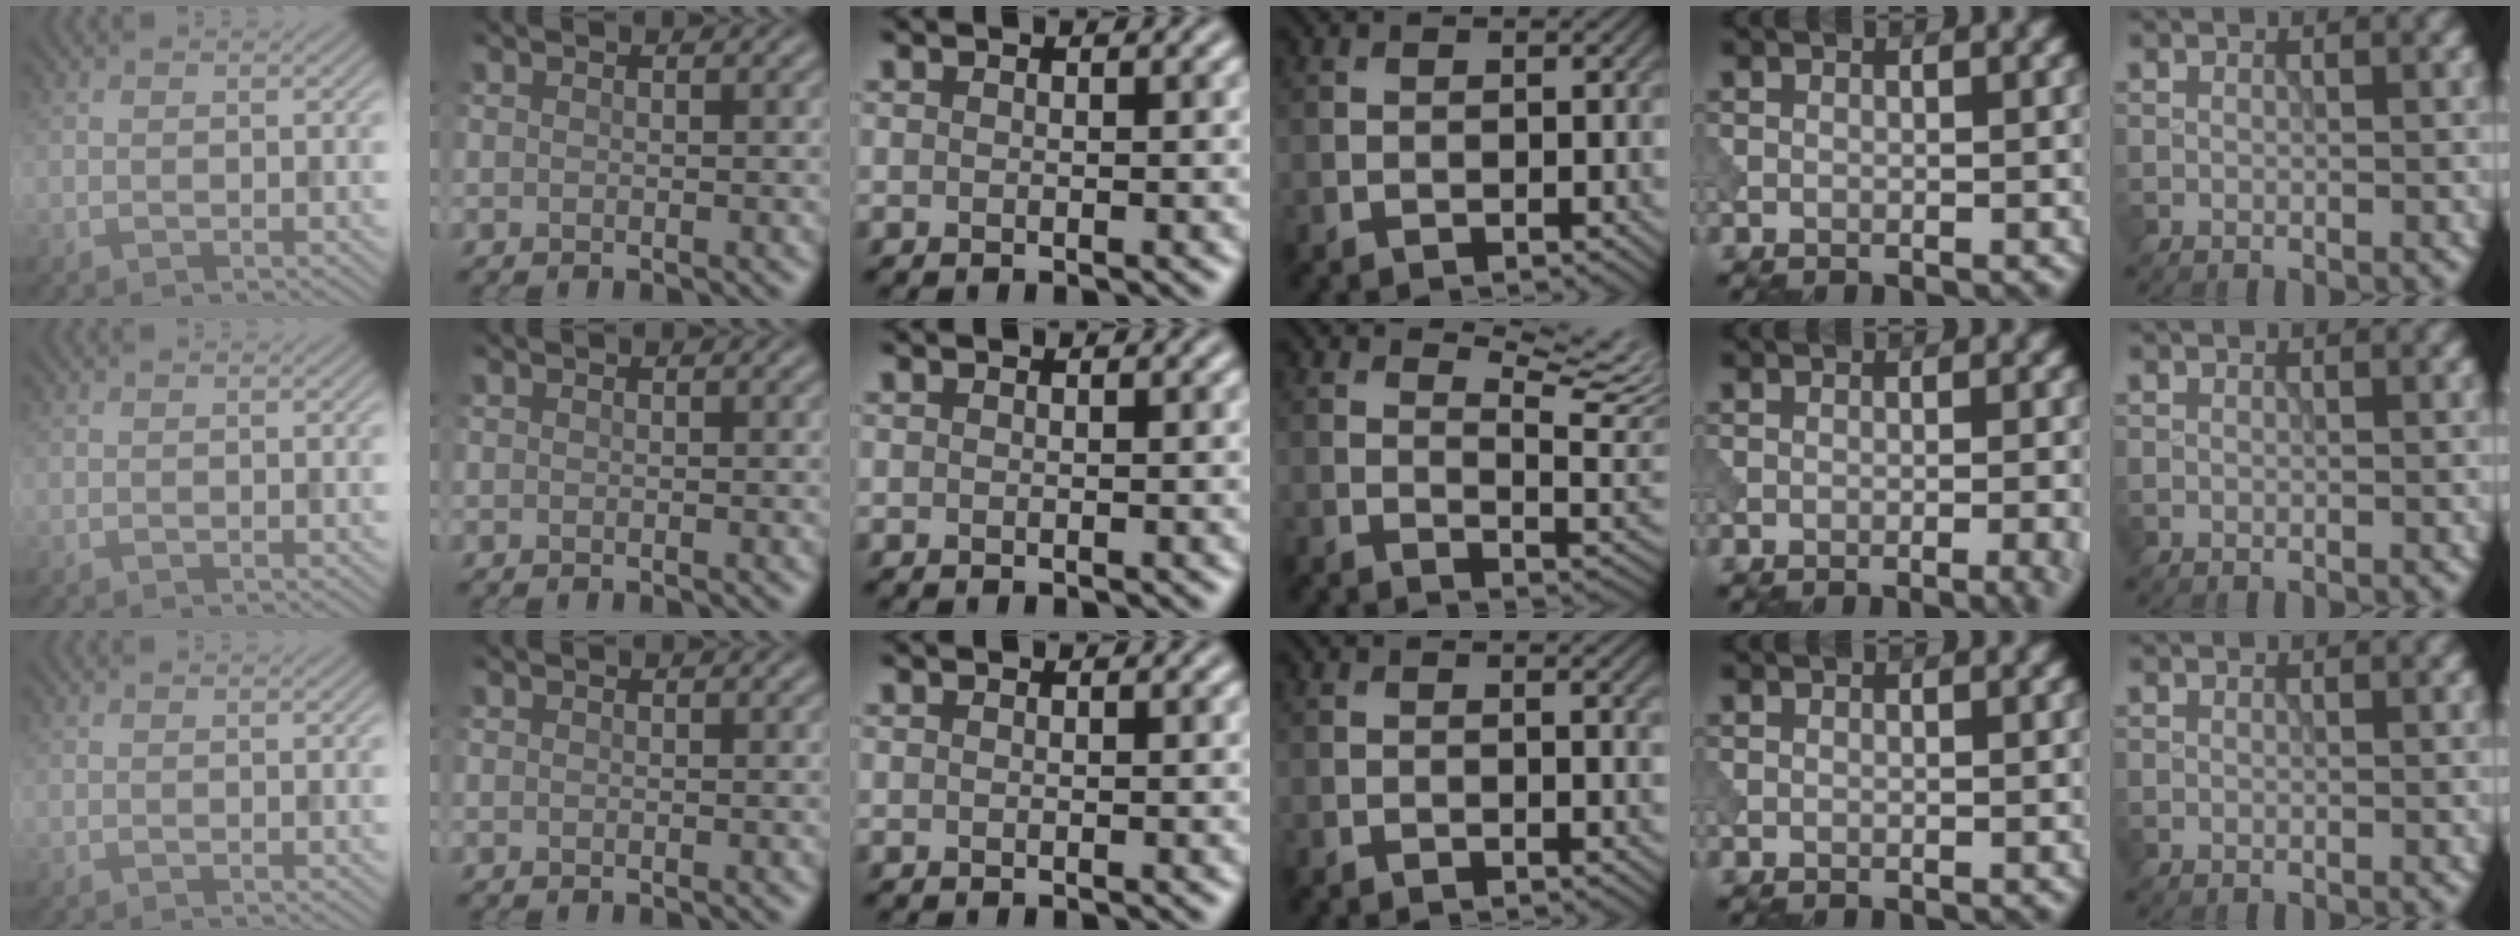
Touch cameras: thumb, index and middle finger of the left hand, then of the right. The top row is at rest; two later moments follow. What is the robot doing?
{"motion": "dispense", "object": "syringe"}